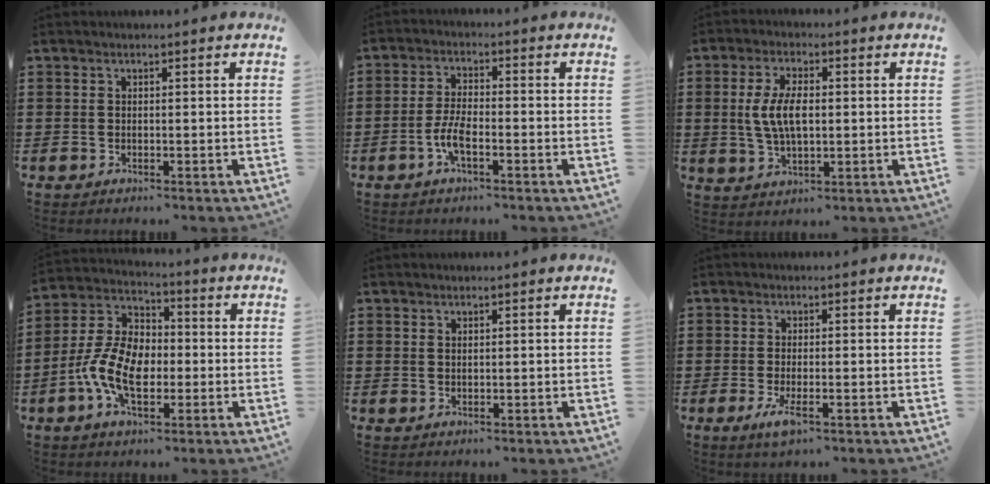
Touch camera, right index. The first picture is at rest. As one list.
[{"total": 4.7, "force": [-2.0, 1.3, 4.1], "torque": [-0.097, -0.007, -0.043]}, {"total": 6.9, "force": [0.3, 3.1, 6.1], "torque": [-0.131, 0.006, 0.001]}, {"total": 10.0, "force": [-2.6, 6.1, 7.4], "torque": [-0.179, 0.005, -0.054]}, {"total": 0.6, "force": [0.4, 0.4, 0.2], "torque": [-0.005, 0.002, 0.008]}, {"total": 3.1, "force": [-1.4, 0.4, 2.7], "torque": [-0.065, -0.018, -0.027]}]